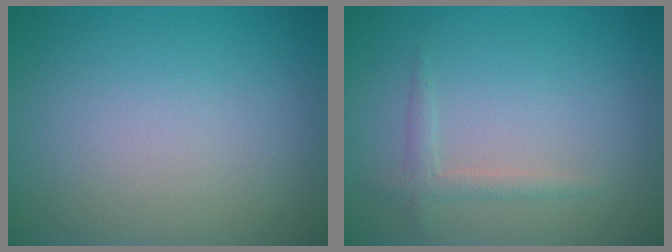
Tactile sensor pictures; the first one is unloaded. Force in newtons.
{"total": 1.3, "press": 1.3, "slide": 0.0}